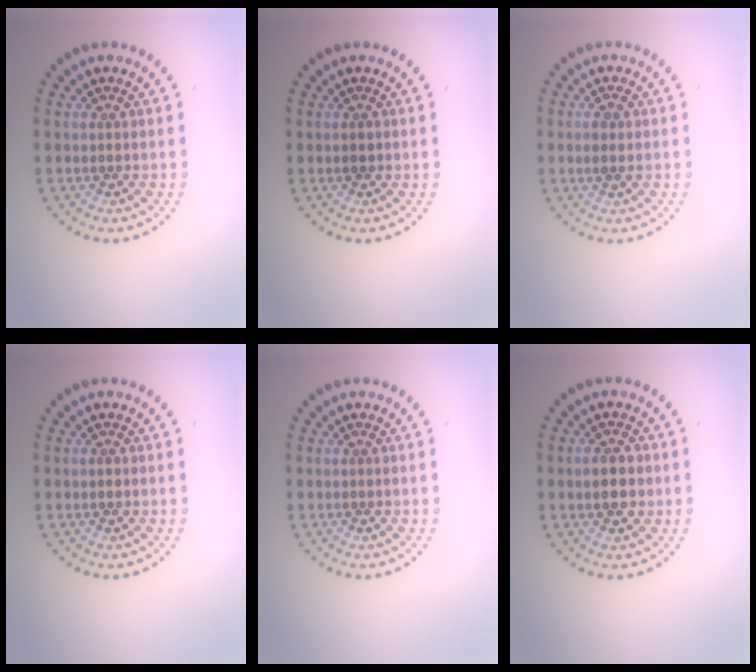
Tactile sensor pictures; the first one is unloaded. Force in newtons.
{"total": 0.8, "press": 0.7, "slide": 0.4}
{"total": 1.4, "press": 1.3, "slide": 0.5}
{"total": 0.6, "press": 0.6, "slide": 0.1}
{"total": 0.0}
{"total": 2.7, "press": 2.7, "slide": 0.2}